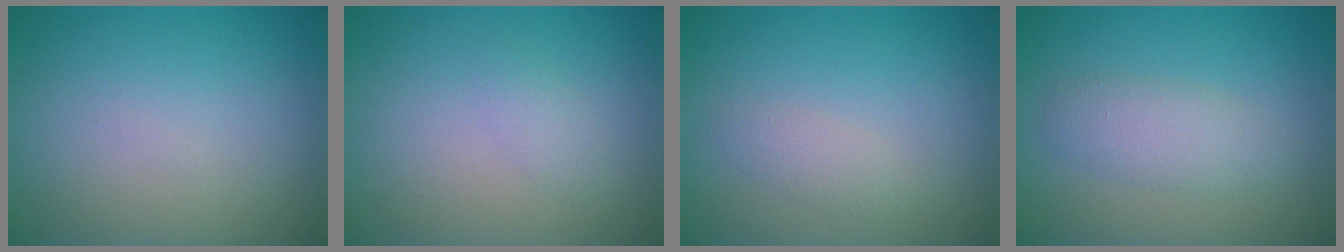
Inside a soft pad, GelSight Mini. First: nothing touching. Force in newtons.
{"total": 1.1, "press": 1.1, "slide": 0.0}
{"total": 1.4, "press": 1.4, "slide": 0.1}
{"total": 2.7, "press": 2.7, "slide": 0.2}